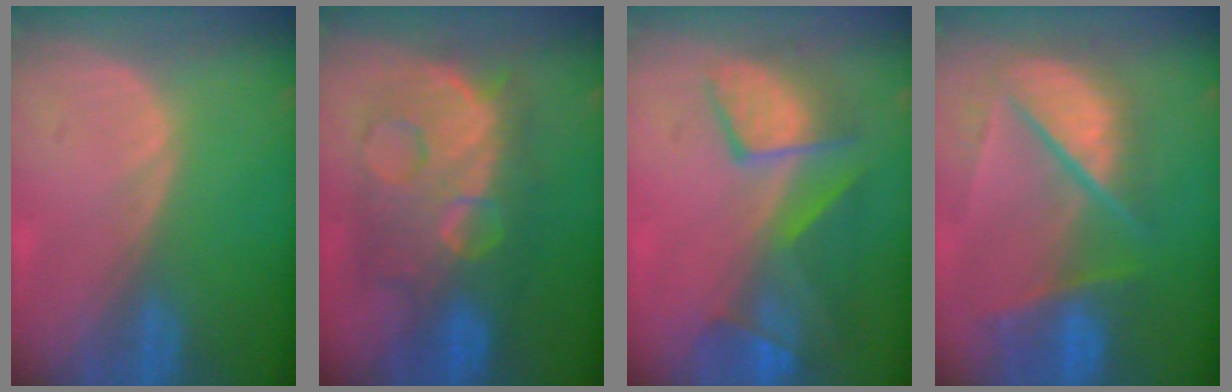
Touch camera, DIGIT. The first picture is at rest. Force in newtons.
{"total": 12.4, "press": 12.3, "slide": 1.2}
{"total": 9.4, "press": 8.4, "slide": 4.2}
{"total": 10.3, "press": 8.6, "slide": 5.5}